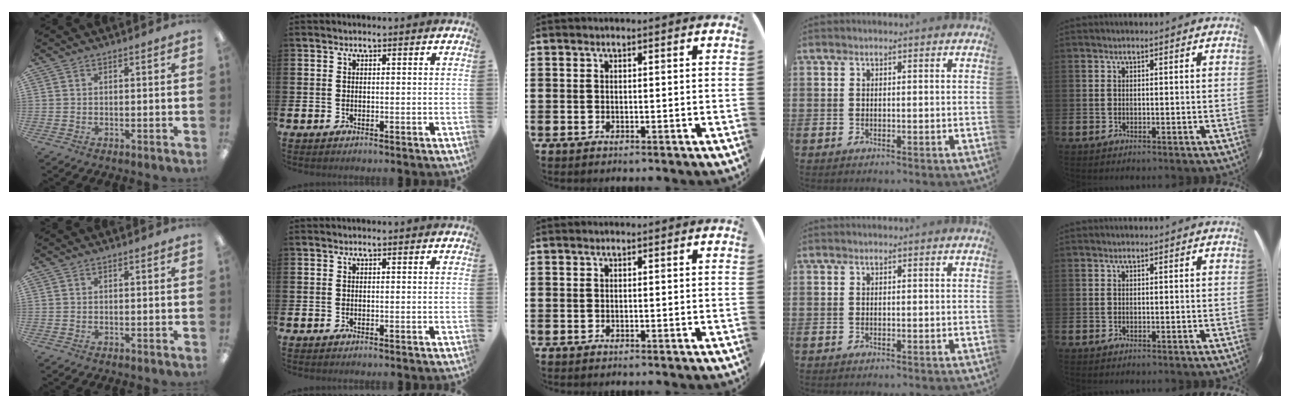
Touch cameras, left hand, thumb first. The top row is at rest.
{}